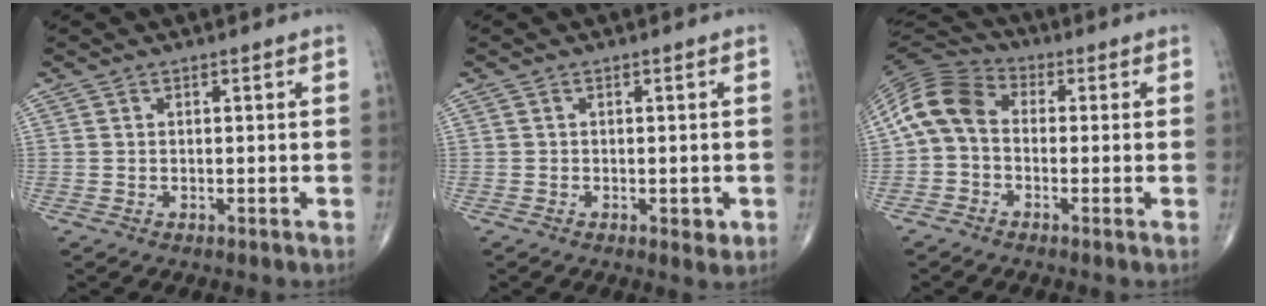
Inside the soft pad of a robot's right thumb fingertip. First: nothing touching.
{"total": 1.9, "force": [-0.4, 1.0, 1.5], "torque": [-0.012, -0.003, -0.004]}
{"total": 9.7, "force": [-0.2, 7.1, 6.7], "torque": [-0.121, 0.027, -0.023]}